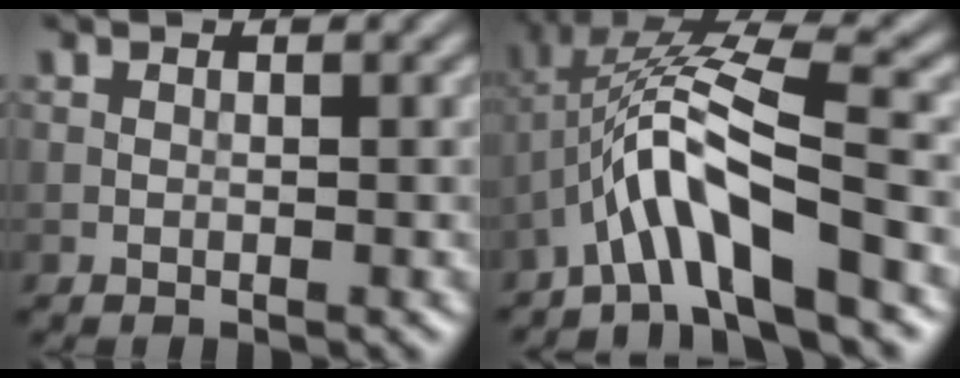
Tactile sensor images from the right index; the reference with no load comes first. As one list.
[{"total": 8.5, "force": [-3.3, 1.9, 7.6], "torque": [-0.141, 0.023, -0.064]}]